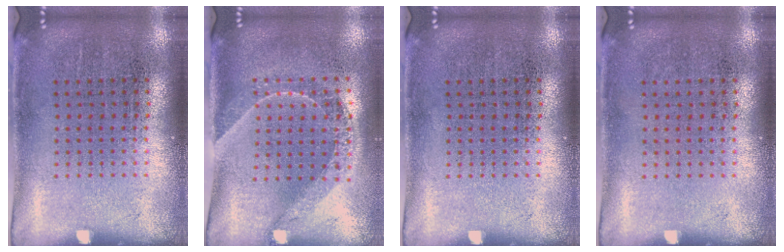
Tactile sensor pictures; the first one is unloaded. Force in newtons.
{"total": 1.6, "press": 1.4, "slide": 0.9}
{"total": 0.0}
{"total": 0.0}